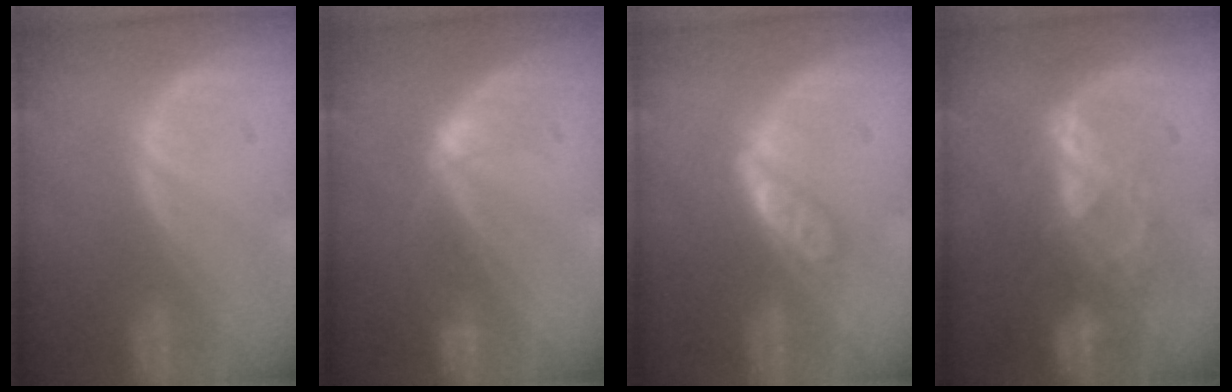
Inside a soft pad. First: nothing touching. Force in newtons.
{"total": 2.5, "press": 2.5, "slide": 0.1}
{"total": 4.6, "press": 4.1, "slide": 2.2}
{"total": 6.9, "press": 6.6, "slide": 1.9}